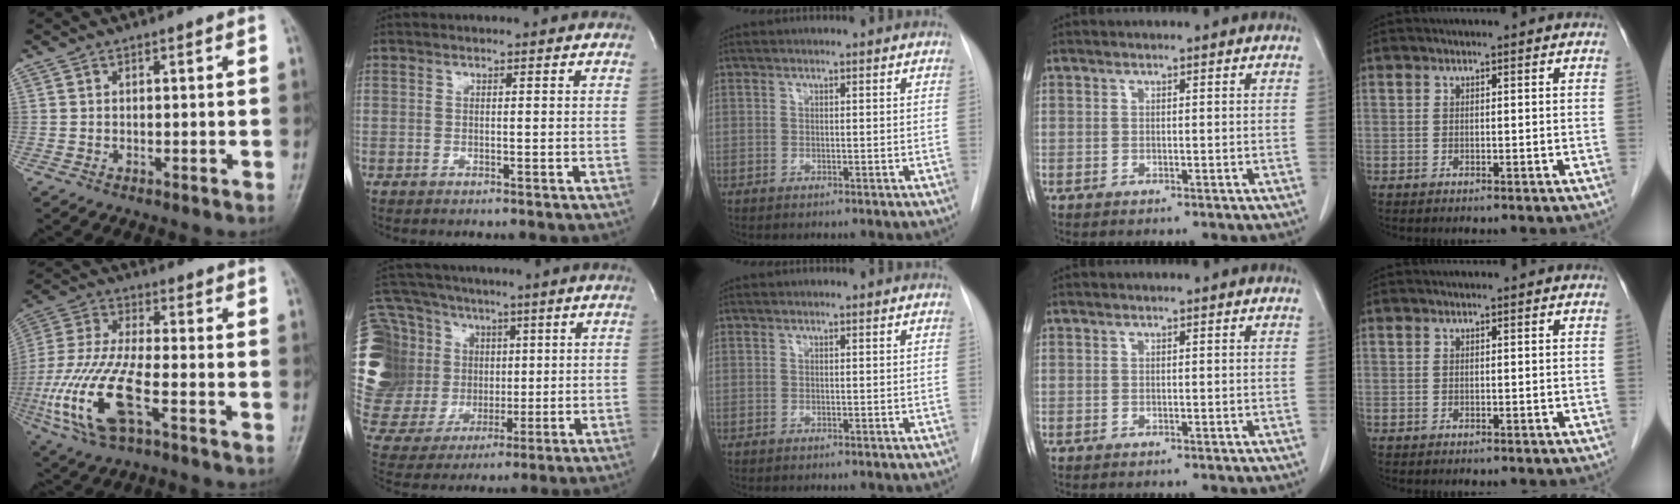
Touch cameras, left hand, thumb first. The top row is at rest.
{"thumb": {"total": 16.5, "force": [-5.9, 5.8, 14.3], "torque": [-0.332, 0.010, -0.109]}, "index": {"total": 28.2, "force": [5.9, 23.2, 14.8], "torque": [-0.419, 0.093, 0.128]}}